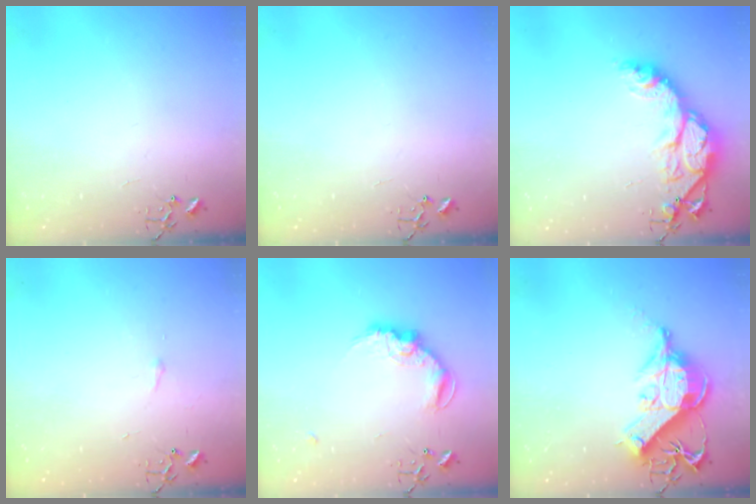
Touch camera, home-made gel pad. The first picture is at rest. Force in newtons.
{"total": 0.0}
{"total": 15.3, "press": 15.3, "slide": 1.1}
{"total": 2.9, "press": 2.9, "slide": 0.5}
{"total": 12.7, "press": 12.7, "slide": 0.5}
{"total": 13.7, "press": 13.5, "slide": 2.2}